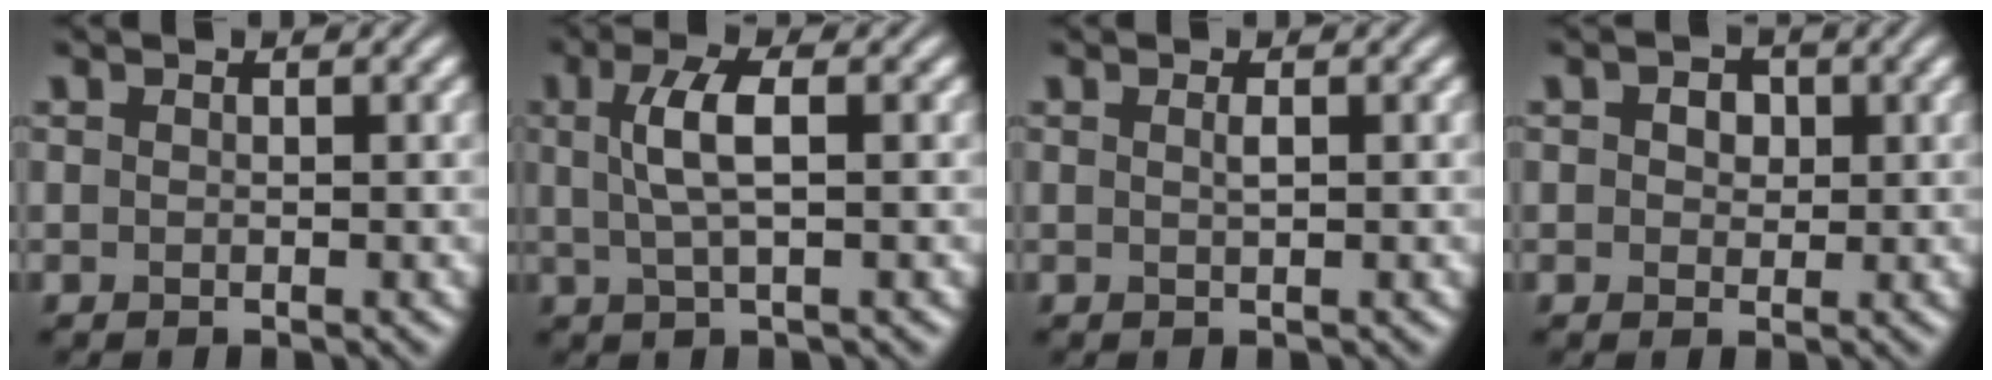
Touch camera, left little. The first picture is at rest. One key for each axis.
{"total": 3.7, "fx": 0.7, "fy": 1.0, "fz": 3.5, "tx": -0.073, "ty": 0.005, "tz": 0.013}
{"total": 0.7, "fx": 0.1, "fy": 0.1, "fz": 0.7, "tx": -0.014, "ty": 0.004, "tz": 0.002}
{"total": 2.4, "fx": 0.8, "fy": 1.7, "fz": 1.4, "tx": -0.016, "ty": 0.011, "tz": -0.002}